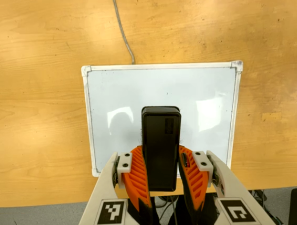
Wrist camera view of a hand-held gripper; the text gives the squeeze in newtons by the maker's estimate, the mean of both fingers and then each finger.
{"total": 8.0, "left": 5.9, "right": 10.1}